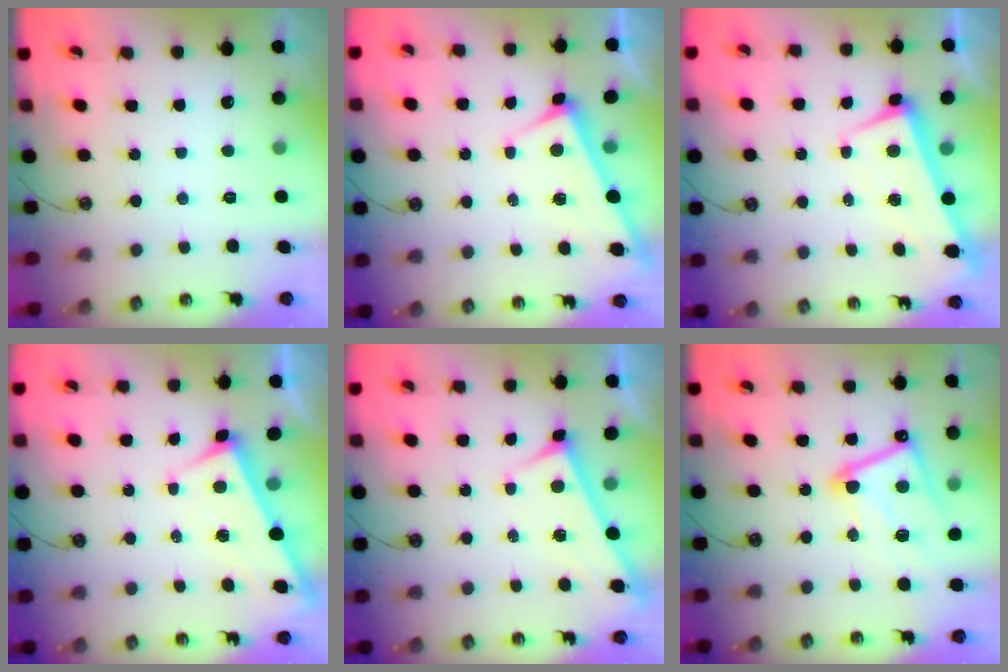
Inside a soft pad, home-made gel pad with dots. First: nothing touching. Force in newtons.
{"total": 3.3, "press": 3.3, "slide": 0.3}
{"total": 1.5, "press": 0.5, "slide": 1.5}
{"total": 2.4, "press": 2.4, "slide": 0.2}
{"total": 3.0, "press": 2.9, "slide": 0.3}
{"total": 12.4, "press": 12.4, "slide": 0.7}